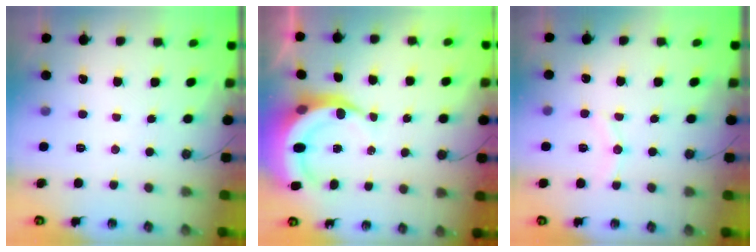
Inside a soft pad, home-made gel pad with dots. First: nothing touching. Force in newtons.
{"total": 9.2, "press": 9.1, "slide": 1.4}
{"total": 6.1, "press": 5.9, "slide": 1.7}